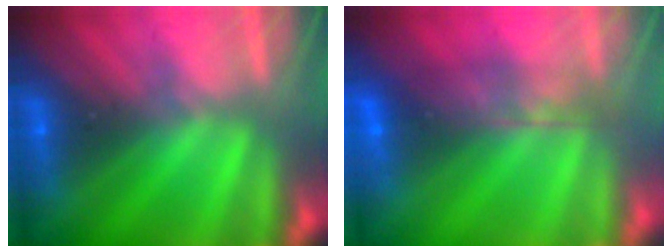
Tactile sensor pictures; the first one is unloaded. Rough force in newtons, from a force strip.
{"total": 6.9}